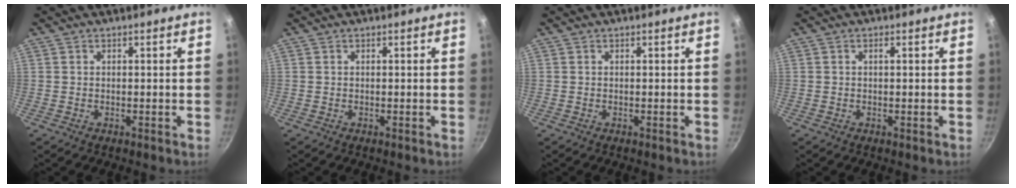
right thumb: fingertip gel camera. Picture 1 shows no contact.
{"total": 0.0}
{"total": 0.0}
{"total": 0.8, "force": [0.2, 0.2, 0.7], "torque": [-0.014, 0.001, 0.003]}